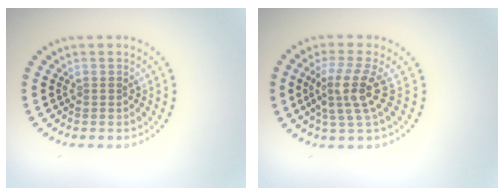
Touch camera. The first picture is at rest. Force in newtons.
{"total": 3.8, "press": 2.8, "slide": 2.6}